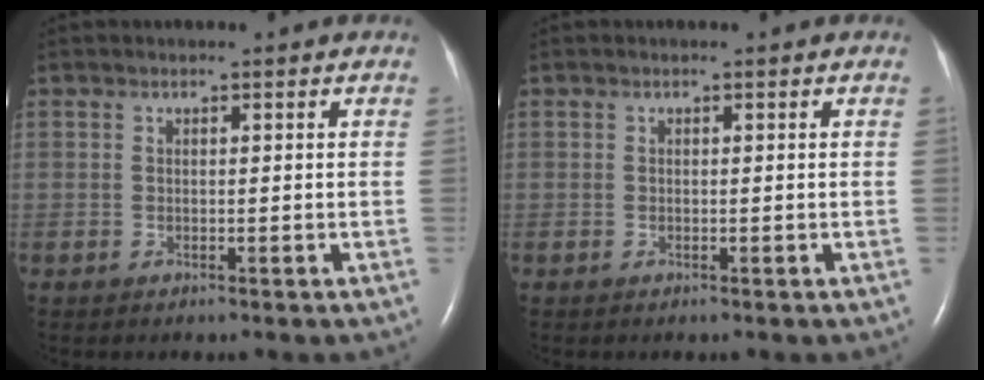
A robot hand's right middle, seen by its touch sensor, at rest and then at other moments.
{"total": 0.0}